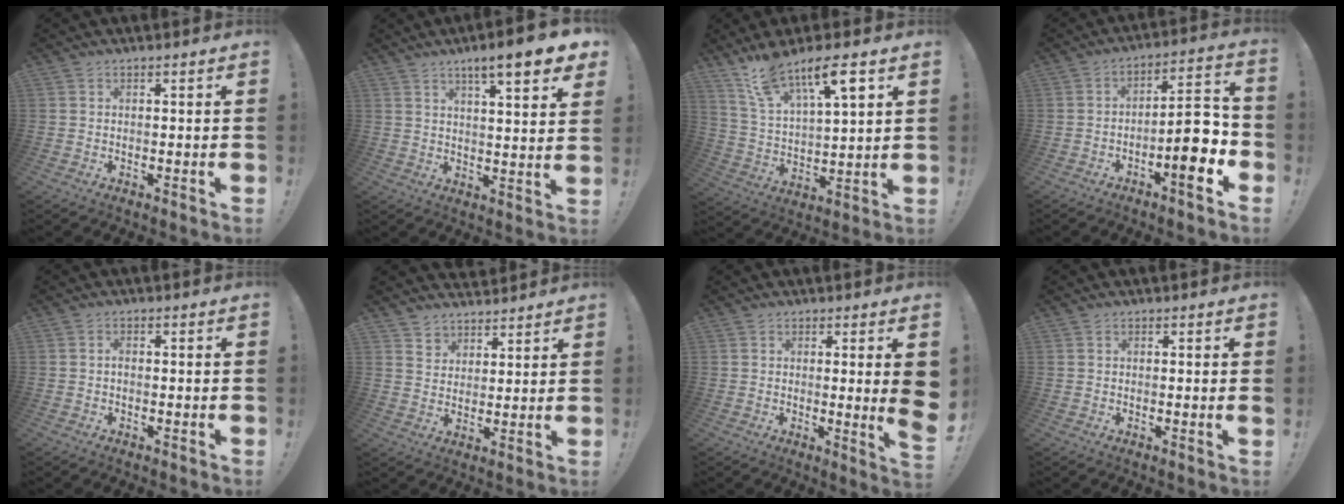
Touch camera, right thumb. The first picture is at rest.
{"total": 10.1, "force": [6.5, 1.0, 7.7], "torque": [-0.101, -0.046, 0.101]}
{"total": 13.7, "force": [9.5, 3.8, 9.0], "torque": [-0.158, -0.057, 0.162]}
{"total": 12.5, "force": [-4.6, 3.6, 11.0], "torque": [-0.147, 0.025, -0.075]}
{"total": 1.0, "force": [-0.6, 0.6, 0.5], "torque": [-0.010, 0.002, -0.010]}
{"total": 5.2, "force": [4.2, 3.1, -0.4], "torque": [0.015, -0.041, 0.080]}
{"total": 7.0, "force": [1.0, -0.4, 6.9], "torque": [-0.092, -0.022, 0.015]}
{"total": 0.9, "force": [0.5, -0.3, 0.7], "torque": [-0.005, -0.004, 0.006]}